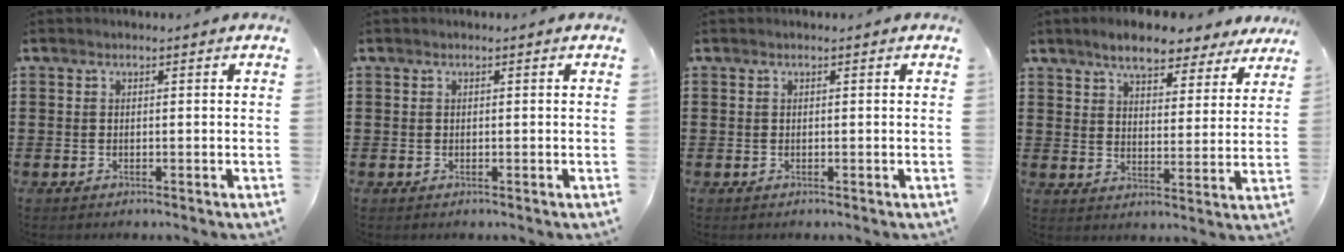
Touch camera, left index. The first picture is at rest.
{"total": 0.0}
{"total": 0.0}
{"total": 5.9, "force": [5.4, 1.5, 2.1], "torque": [-0.054, -0.017, 0.095]}